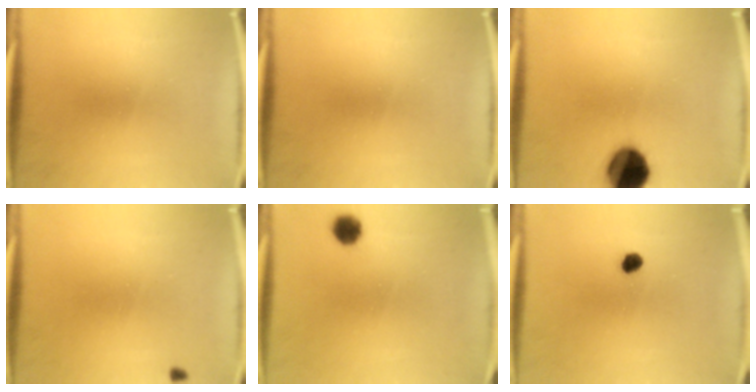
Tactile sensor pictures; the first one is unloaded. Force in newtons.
{"total": 0.0}
{"total": 13.5}
{"total": 0.6}
{"total": 4.2}
{"total": 2.2}